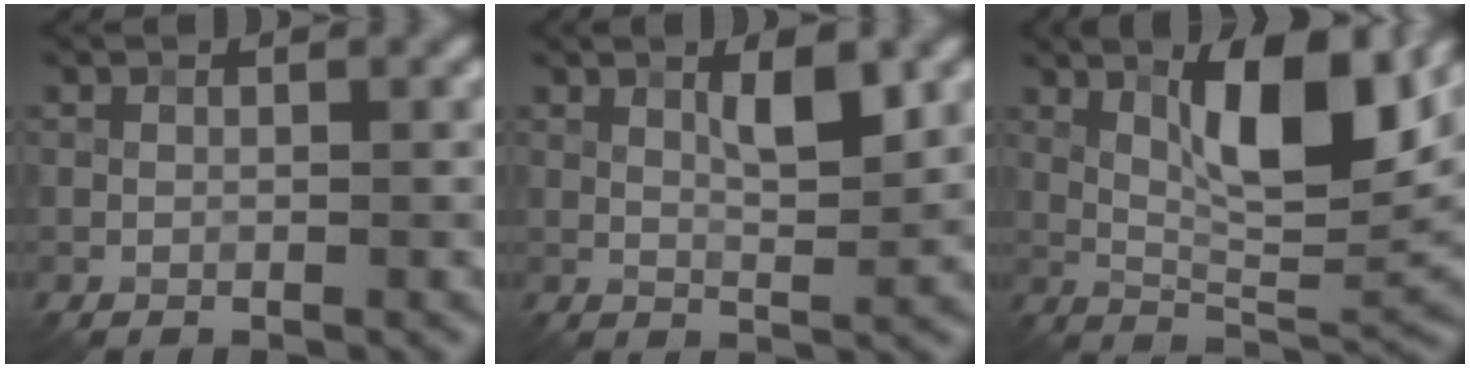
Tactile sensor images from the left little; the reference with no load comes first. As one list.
[{"total": 3.4, "force": [1.3, 0.9, 3.0], "torque": [-0.049, 0.000, 0.020]}, {"total": 9.8, "force": [3.5, 2.7, 8.8], "torque": [-0.137, -0.001, 0.060]}]